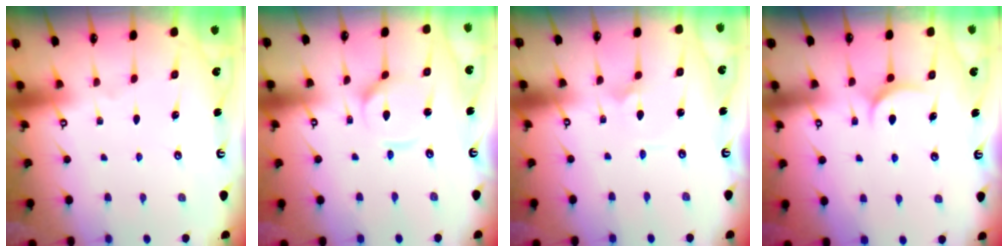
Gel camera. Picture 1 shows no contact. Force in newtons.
{"total": 4.8, "press": 4.8, "slide": 0.4}
{"total": 3.5, "press": 3.5, "slide": 0.3}
{"total": 6.0, "press": 6.0, "slide": 0.2}